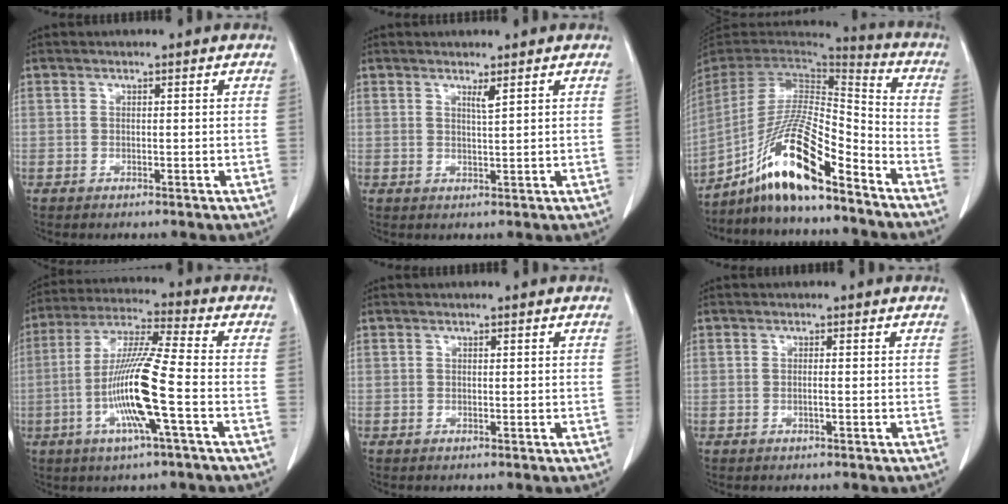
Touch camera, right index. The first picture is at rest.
{"total": 1.4, "force": [0.9, -0.3, 1.0], "torque": [-0.019, -0.010, 0.017]}
{"total": 16.1, "force": [-11.0, 1.7, 11.6], "torque": [-0.227, -0.004, -0.201]}
{"total": 13.3, "force": [-3.5, -0.2, 12.8], "torque": [-0.258, -0.006, -0.075]}
{"total": 0.0}
{"total": 0.7, "force": [-0.2, 0.0, 0.7], "torque": [-0.015, 0.000, -0.003]}